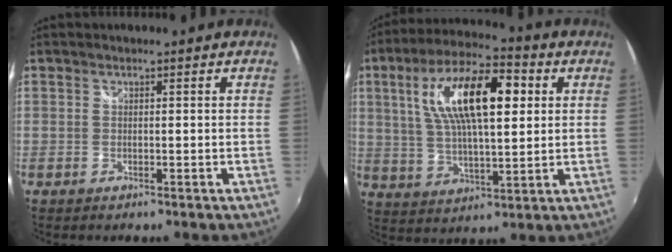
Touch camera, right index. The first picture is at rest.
{"total": 17.6, "force": [5.0, 6.4, 15.6], "torque": [-0.283, 0.026, 0.087]}